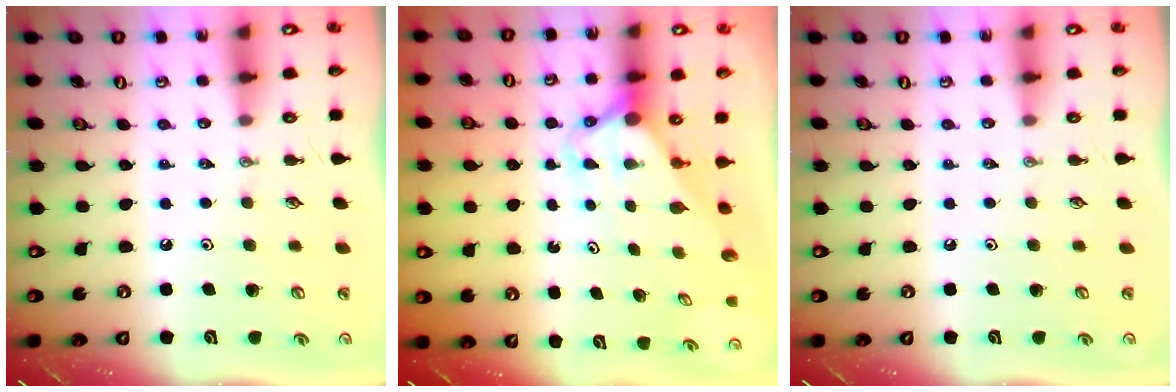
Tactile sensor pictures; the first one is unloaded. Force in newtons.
{"total": 3.0, "press": 3.0, "slide": 0.3}
{"total": 0.0}